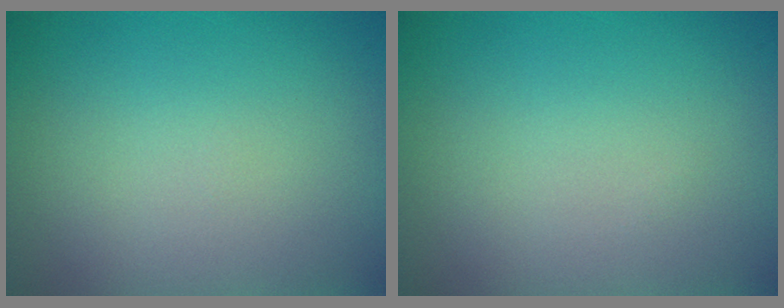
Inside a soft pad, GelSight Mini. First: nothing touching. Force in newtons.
{"total": 0.0}